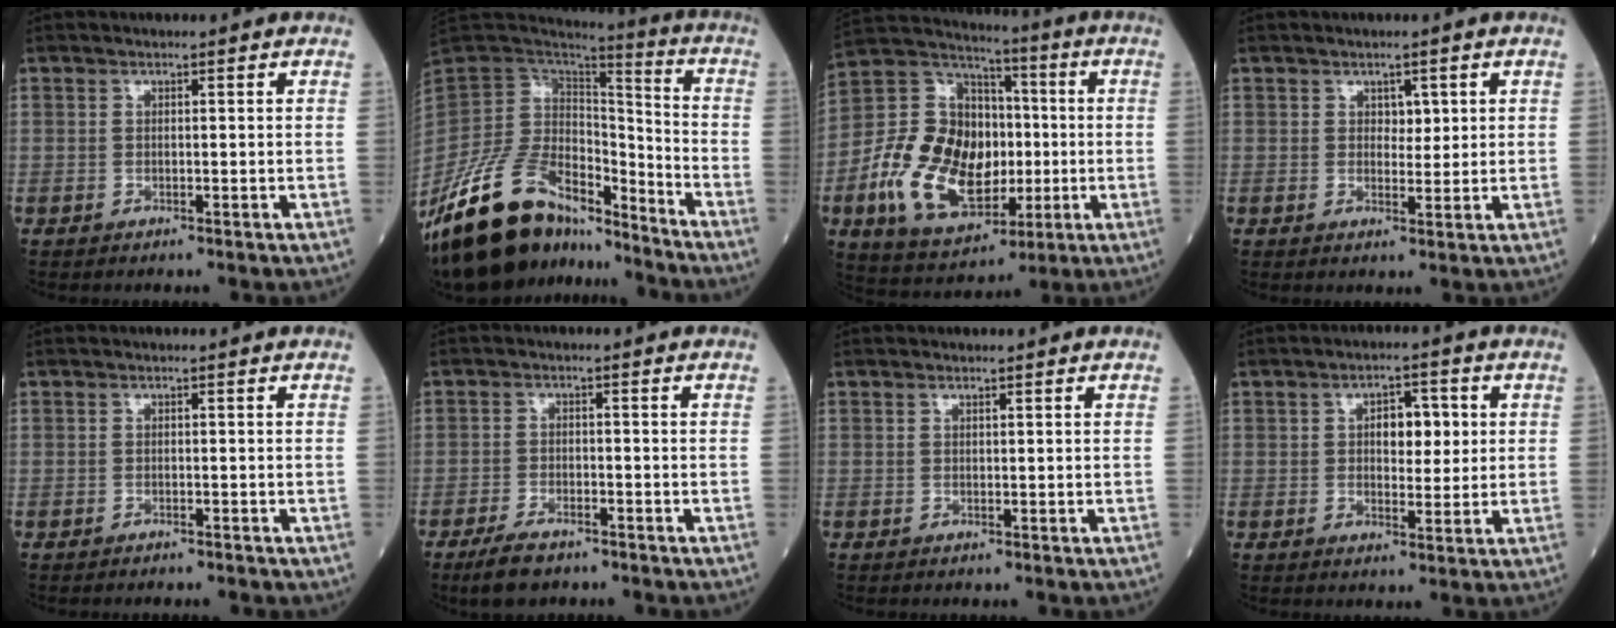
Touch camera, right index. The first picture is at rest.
{"total": 21.4, "force": [-16.8, 8.4, 10.3], "torque": [-0.224, 0.023, -0.298]}
{"total": 19.0, "force": [-3.6, 12.0, 14.3], "torque": [-0.296, 0.021, -0.053]}
{"total": 2.2, "force": [0.9, 1.3, 1.4], "torque": [-0.015, -0.004, 0.013]}
{"total": 1.5, "force": [-1.4, 0.4, 0.4], "torque": [-0.015, -0.003, -0.017]}
{"total": 5.1, "force": [-3.9, 1.7, 2.7], "torque": [-0.062, -0.007, -0.068]}
{"total": 0.0}
{"total": 5.4, "force": [1.2, 2.6, 4.6], "torque": [-0.067, 0.009, 0.018]}